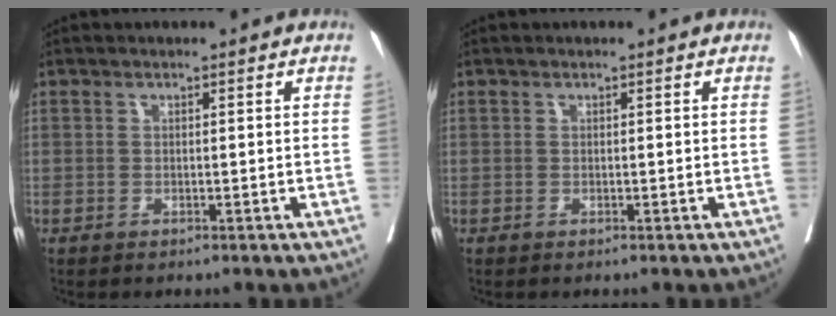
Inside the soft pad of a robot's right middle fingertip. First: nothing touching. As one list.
[{"total": 0.0}]